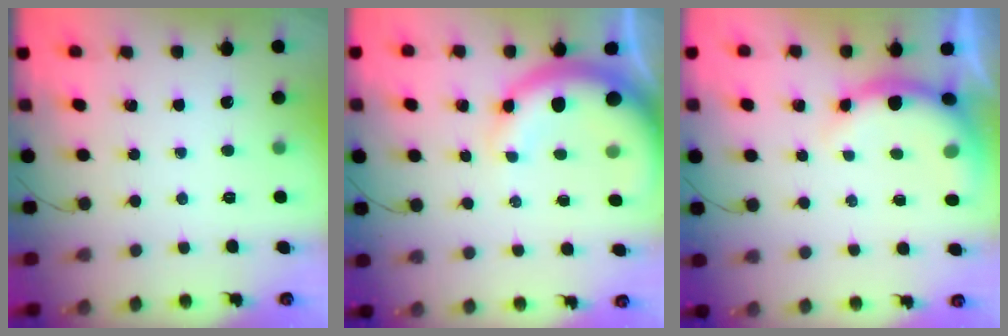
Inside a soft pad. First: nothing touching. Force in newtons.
{"total": 11.4, "press": 11.1, "slide": 2.6}
{"total": 8.3, "press": 8.2, "slide": 1.0}